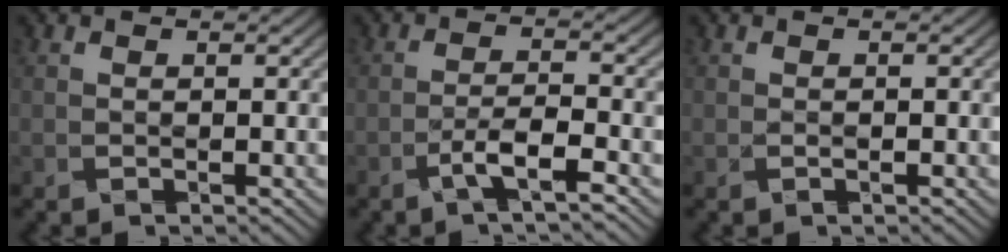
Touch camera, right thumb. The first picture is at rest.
{"total": 3.9, "force": [-2.6, 0.5, 2.8], "torque": [-0.051, 0.008, -0.056]}
{"total": 0.0}